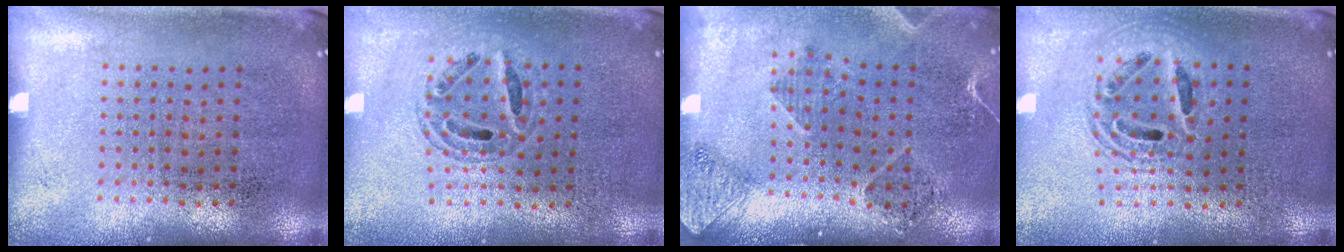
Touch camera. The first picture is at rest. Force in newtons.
{"total": 0.8, "press": 0.7, "slide": 0.2}
{"total": 1.5, "press": 1.4, "slide": 0.5}
{"total": 1.7, "press": 1.4, "slide": 1.0}